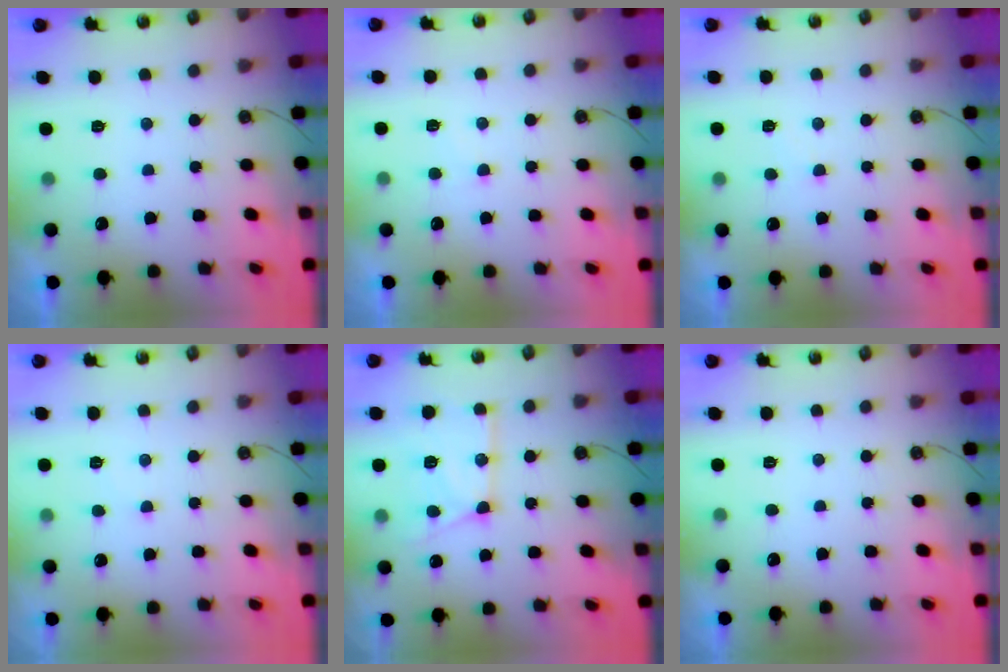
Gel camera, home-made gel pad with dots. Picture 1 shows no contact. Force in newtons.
{"total": 4.7, "press": 4.6, "slide": 0.5}
{"total": 5.8, "press": 5.8, "slide": 0.7}
{"total": 4.6, "press": 4.6, "slide": 0.5}
{"total": 14.9, "press": 14.8, "slide": 1.6}
{"total": 0.0}